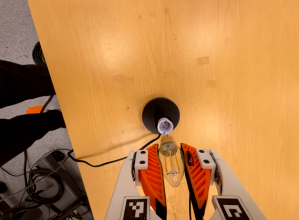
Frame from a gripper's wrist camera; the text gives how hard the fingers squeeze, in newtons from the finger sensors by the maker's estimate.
{"total": 21.1, "left": 24.0, "right": 18.1}